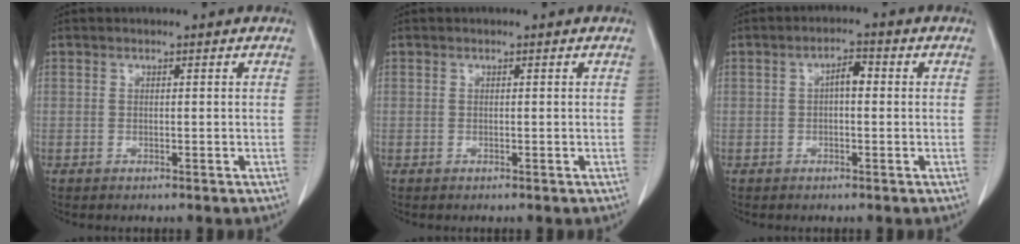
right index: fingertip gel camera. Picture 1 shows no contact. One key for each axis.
{"total": 0.0}
{"total": 2.8, "fx": 0.1, "fy": 1.1, "fz": 2.5, "tx": -0.040, "ty": 0.012, "tz": 0.000}